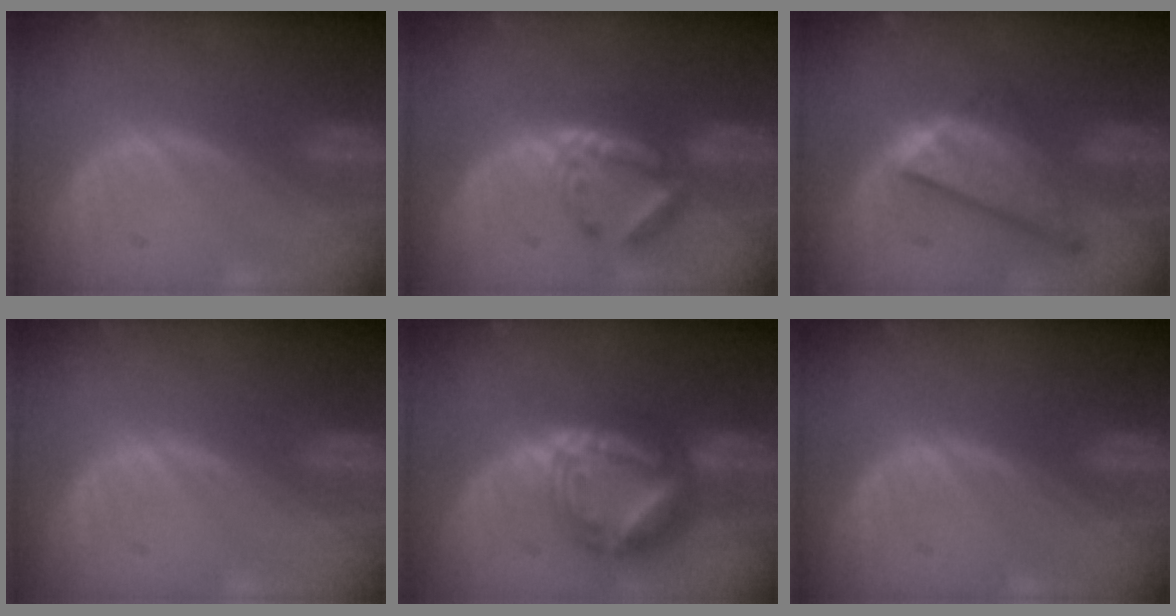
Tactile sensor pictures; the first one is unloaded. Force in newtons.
{"total": 5.8, "press": 5.0, "slide": 2.8}
{"total": 8.6, "press": 7.3, "slide": 4.5}
{"total": 0.0}
{"total": 9.1, "press": 9.1, "slide": 0.9}
{"total": 0.0}